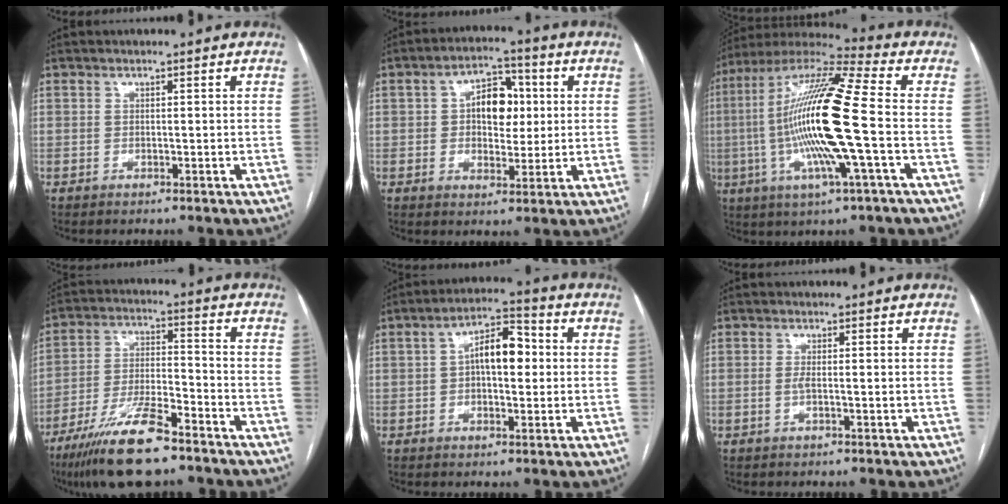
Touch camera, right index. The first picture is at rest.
{"total": 7.9, "force": [1.1, 4.7, 6.2], "torque": [-0.096, 0.023, 0.019]}
{"total": 20.0, "force": [-2.3, 0.8, 19.8], "torque": [-0.398, 0.000, -0.053]}
{"total": 13.6, "force": [-9.7, 2.4, 9.3], "torque": [-0.180, -0.023, -0.173]}
{"total": 7.7, "force": [0.6, 3.2, 6.9], "torque": [-0.120, 0.027, 0.006]}
{"total": 1.5, "force": [-0.3, 0.1, 1.5], "torque": [-0.032, -0.001, -0.004]}